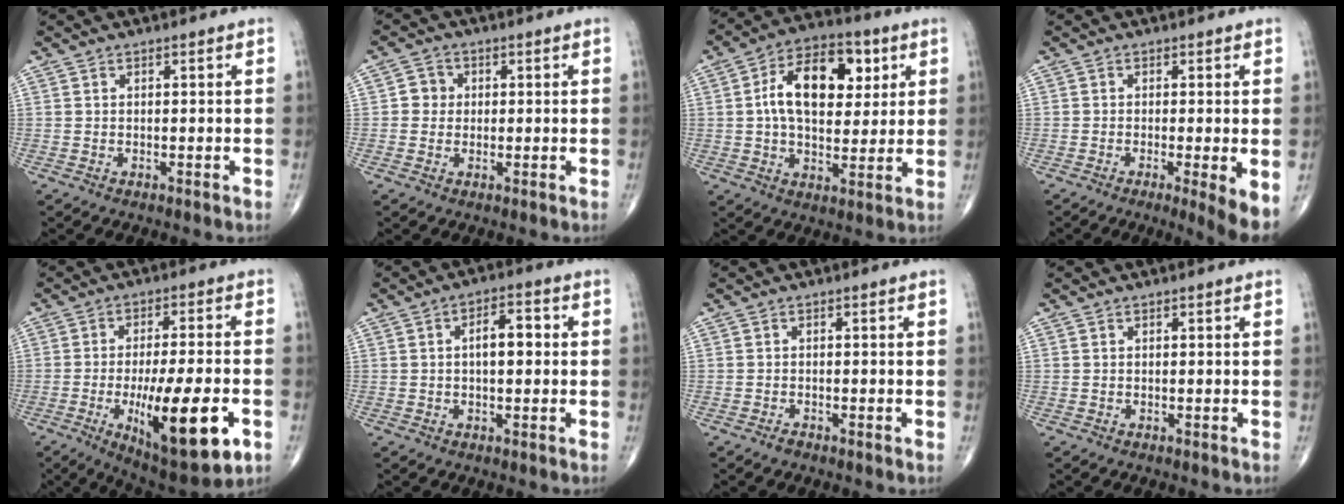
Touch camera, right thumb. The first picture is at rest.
{"total": 3.1, "force": [0.2, 3.0, 1.0], "torque": [0.006, 0.007, -0.002]}
{"total": 16.0, "force": [3.8, 9.5, 12.3], "torque": [-0.167, 0.006, 0.056]}
{"total": 5.4, "force": [-1.6, 0.5, 5.1], "torque": [-0.081, -0.018, -0.029]}
{"total": 18.7, "force": [-5.8, 5.1, 17.0], "torque": [-0.264, 0.000, -0.077]}
{"total": 5.6, "force": [0.4, 2.7, 4.9], "torque": [-0.068, 0.015, -0.002]}
{"total": 0.7, "force": [-0.6, 0.1, 0.4], "torque": [-0.006, 0.000, -0.014]}
{"total": 0.0}